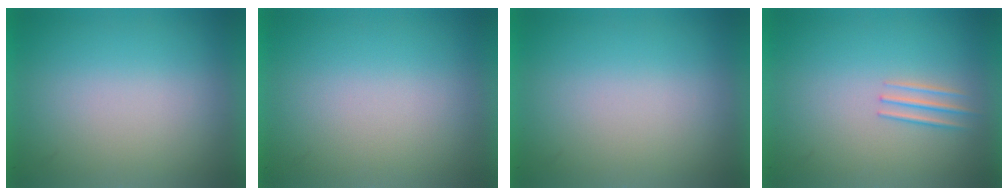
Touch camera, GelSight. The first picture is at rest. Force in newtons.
{"total": 0.0}
{"total": 0.0}
{"total": 1.8}